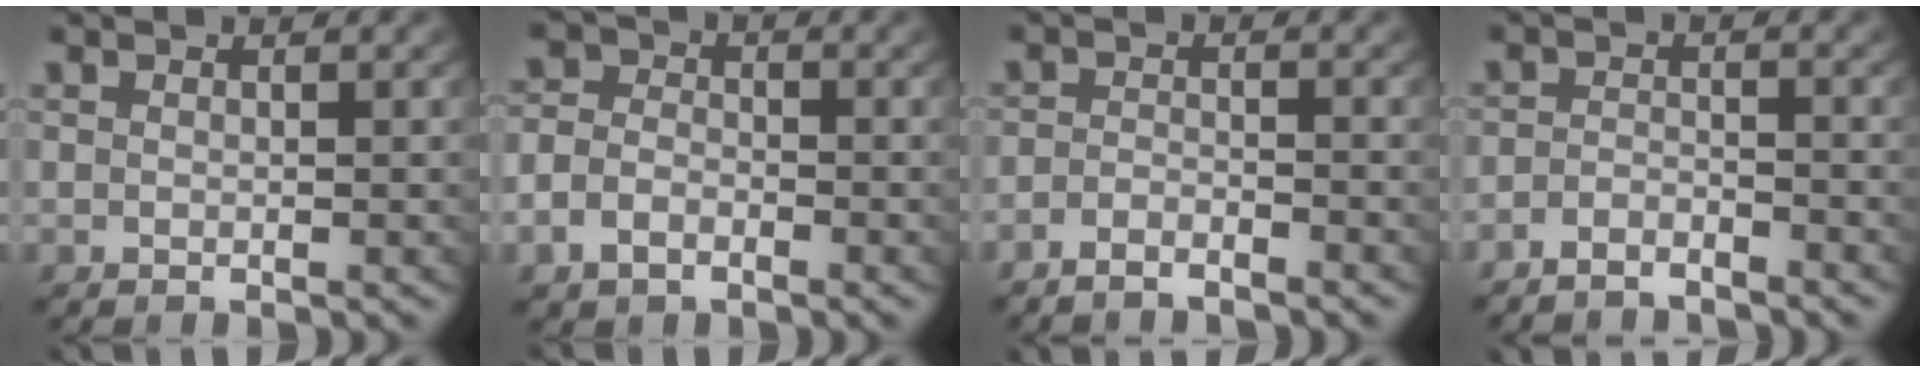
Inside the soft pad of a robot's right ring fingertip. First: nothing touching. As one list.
[{"total": 3.8, "force": [-1.8, 3.0, 1.6], "torque": [-0.041, -0.015, -0.028]}, {"total": 2.8, "force": [-2.7, 0.5, 0.6], "torque": [-0.018, -0.009, -0.044]}, {"total": 3.5, "force": [-3.4, 0.9, 0.3], "torque": [-0.012, -0.016, -0.053]}]